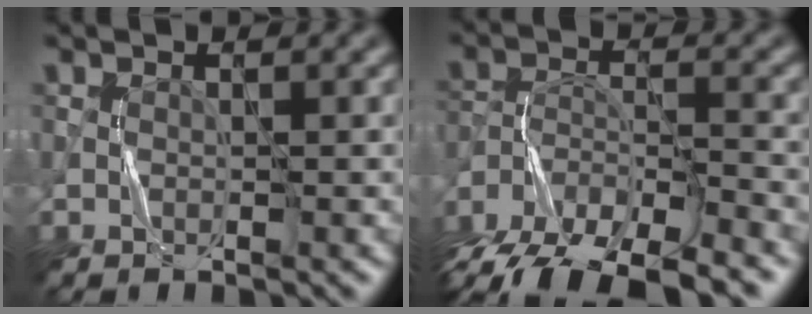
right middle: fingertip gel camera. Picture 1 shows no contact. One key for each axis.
{"total": 11.0, "fx": -9.0, "fy": 3.7, "fz": 5.1, "tx": -0.083, "ty": -0.018, "tz": -0.149}